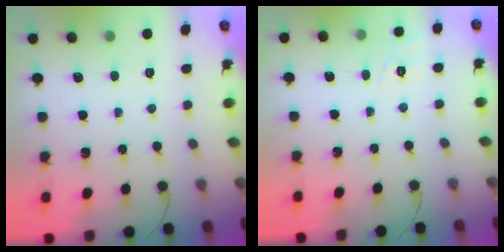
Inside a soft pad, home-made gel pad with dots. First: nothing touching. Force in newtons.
{"total": 1.9, "press": 0.3, "slide": 1.9}